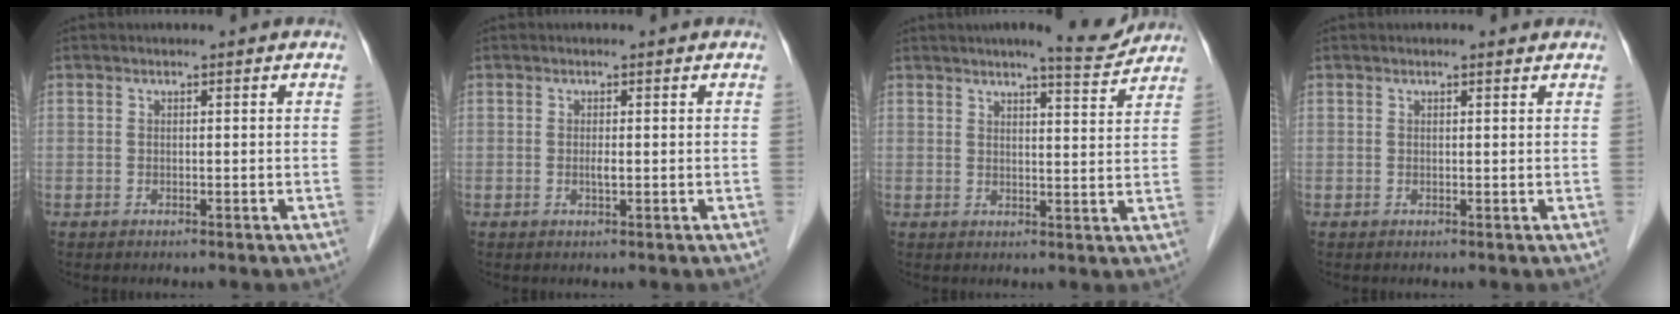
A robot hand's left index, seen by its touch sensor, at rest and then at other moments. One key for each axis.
{"total": 0.8, "fx": -0.2, "fy": 0.1, "fz": 0.8, "tx": -0.019, "ty": -0.006, "tz": -0.005}
{"total": 6.0, "fx": 5.5, "fy": 0.2, "fz": 2.3, "tx": -0.038, "ty": -0.010, "tz": 0.066}
{"total": 0.8, "fx": 0.7, "fy": 0.2, "fz": 0.2, "tx": -0.012, "ty": 0.000, "tz": 0.007}